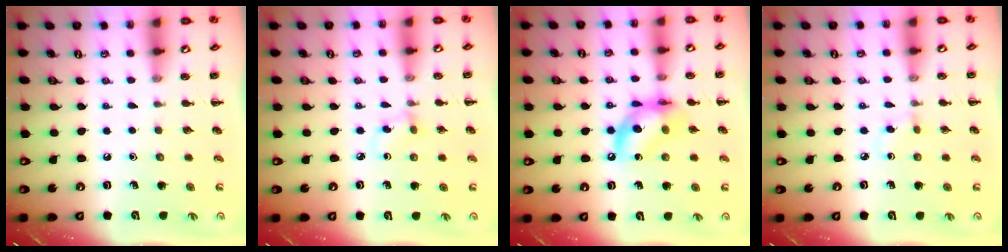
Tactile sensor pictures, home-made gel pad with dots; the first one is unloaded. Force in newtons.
{"total": 3.5, "press": 3.2, "slide": 1.5}
{"total": 12.8, "press": 12.4, "slide": 3.1}
{"total": 2.2, "press": 1.9, "slide": 1.1}